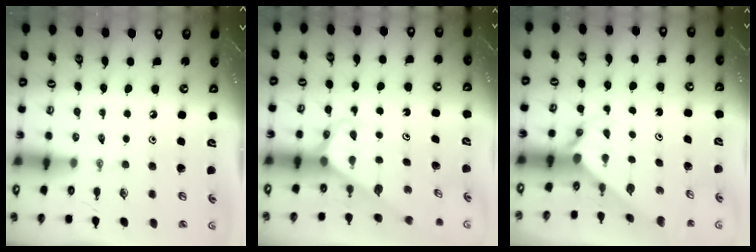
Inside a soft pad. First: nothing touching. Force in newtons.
{"total": 3.0, "press": 3.0, "slide": 0.2}
{"total": 1.7, "press": 1.7, "slide": 0.1}